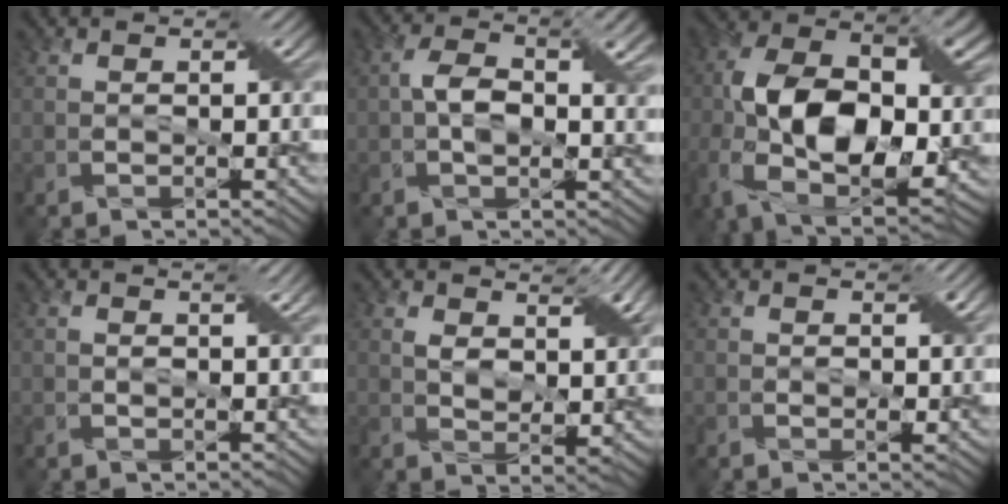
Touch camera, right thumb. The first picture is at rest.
{"total": 7.4, "force": [0.7, 3.8, 6.3], "torque": [-0.124, 0.005, 0.006]}
{"total": 17.5, "force": [-1.1, 10.9, 13.6], "torque": [-0.288, -0.007, -0.025]}
{"total": 2.0, "force": [1.0, 0.4, 1.7], "torque": [-0.030, -0.001, 0.019]}
{"total": 5.6, "force": [2.6, 2.9, 4.0], "torque": [-0.075, -0.009, 0.046]}
{"total": 1.5, "force": [0.5, 0.6, 1.3], "torque": [-0.021, -0.003, 0.010]}